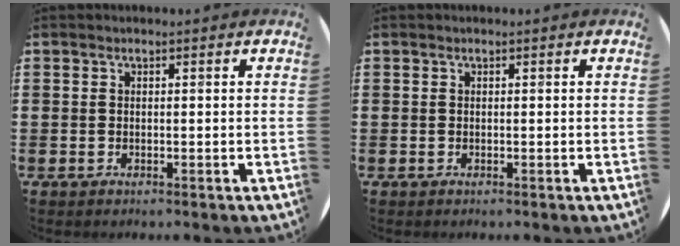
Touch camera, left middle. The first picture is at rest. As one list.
[{"total": 0.0}]